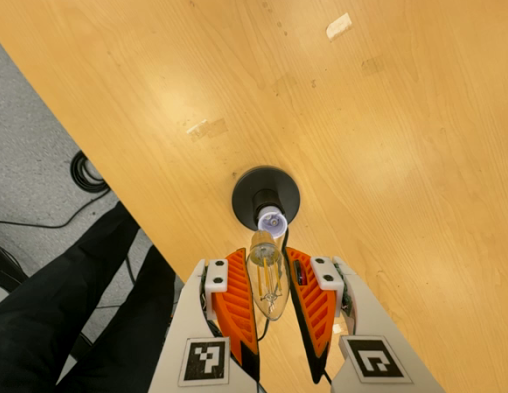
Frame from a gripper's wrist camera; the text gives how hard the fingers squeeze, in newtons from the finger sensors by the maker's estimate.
{"total": 10.0, "left": 9.8, "right": 10.3}